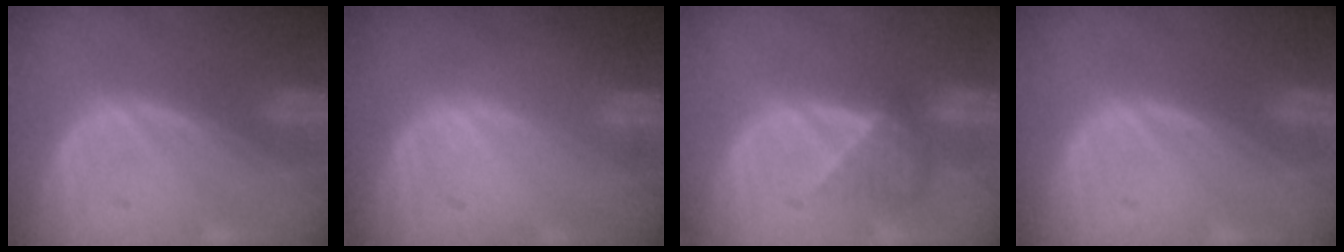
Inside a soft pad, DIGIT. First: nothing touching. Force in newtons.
{"total": 0.0}
{"total": 3.4, "press": 3.3, "slide": 0.8}
{"total": 0.0}